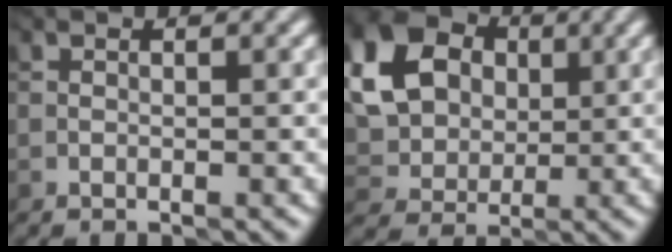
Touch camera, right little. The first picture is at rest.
{"total": 10.5, "force": [3.2, 8.4, 5.4], "torque": [-0.125, 0.033, 0.056]}